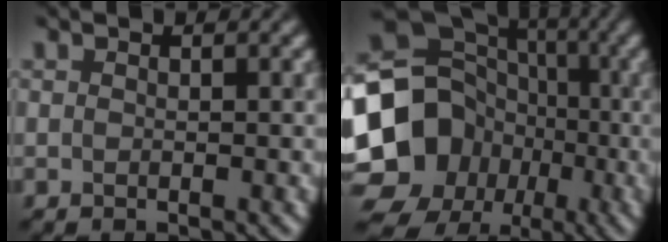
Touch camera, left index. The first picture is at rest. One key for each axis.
{"total": 16.5, "fx": -4.5, "fy": 14.6, "fz": 6.1, "tx": -0.120, "ty": -0.019, "tz": -0.103}